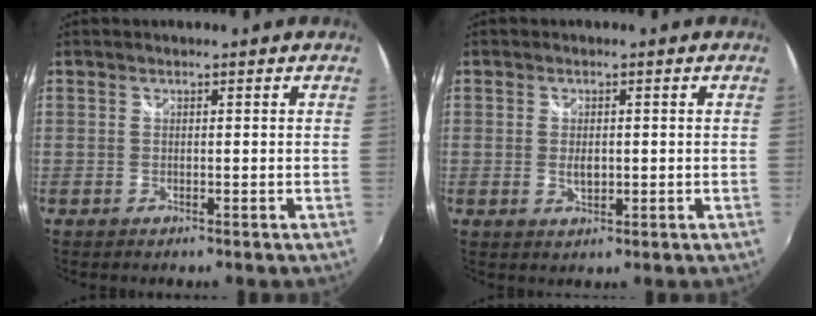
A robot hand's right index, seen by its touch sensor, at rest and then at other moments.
{"total": 2.5, "force": [-0.1, 1.6, 2.0], "torque": [-0.034, -0.004, 0.000]}